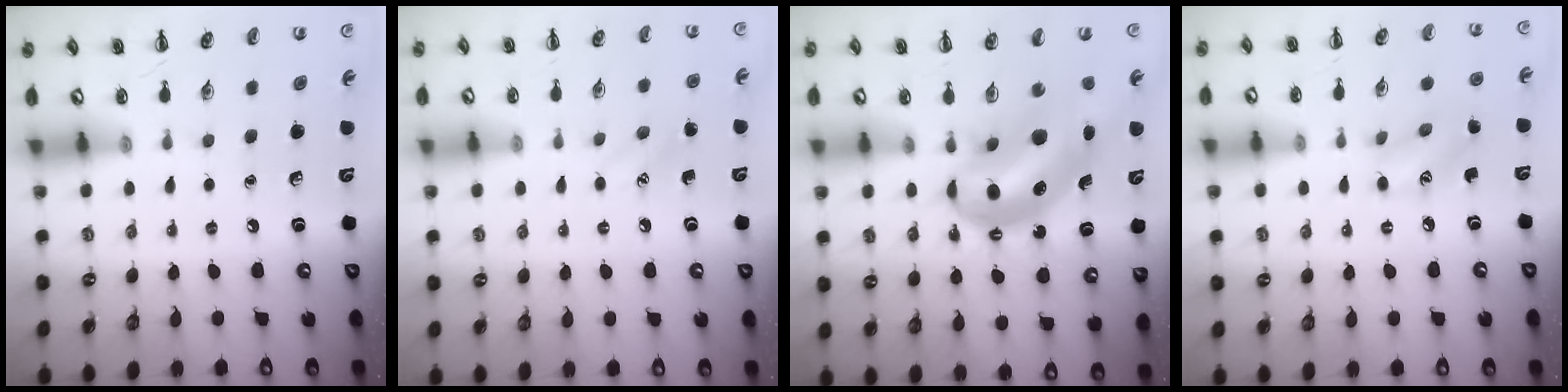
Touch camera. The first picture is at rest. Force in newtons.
{"total": 6.0, "press": 5.8, "slide": 1.7}
{"total": 11.3, "press": 10.9, "slide": 2.9}
{"total": 7.8, "press": 7.7, "slide": 0.6}